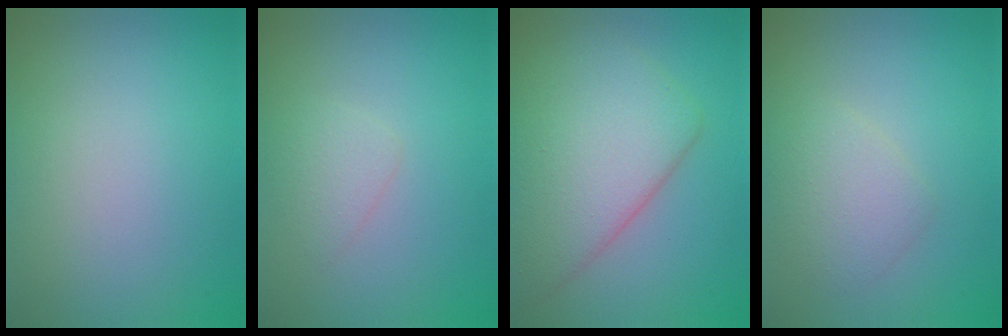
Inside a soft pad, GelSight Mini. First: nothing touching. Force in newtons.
{"total": 1.3, "press": 1.3, "slide": 0.1}
{"total": 7.4, "press": 7.4, "slide": 0.3}
{"total": 2.4, "press": 2.4, "slide": 0.0}